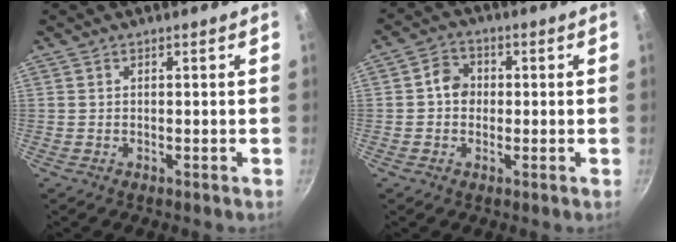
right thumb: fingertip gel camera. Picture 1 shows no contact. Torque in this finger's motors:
{"motor_torque": [0.13, -0.11, -0.25, 0.28, 0.00]}